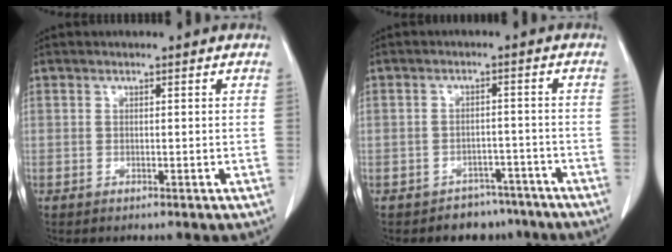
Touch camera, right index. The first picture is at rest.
{"total": 5.1, "force": [-3.9, 3.3, -0.2], "torque": [0.016, 0.018, -0.057]}